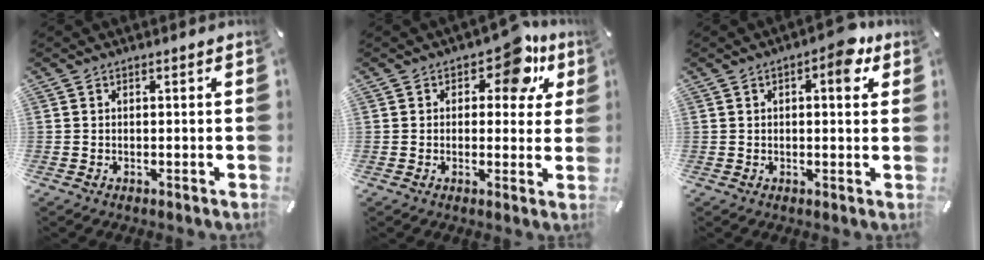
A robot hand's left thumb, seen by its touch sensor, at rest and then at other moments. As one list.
[{"total": 10.1, "force": [5.7, 5.4, 6.3], "torque": [-0.068, -0.032, 0.091]}, {"total": 7.1, "force": [2.5, 3.3, 5.8], "torque": [-0.060, -0.008, 0.031]}]